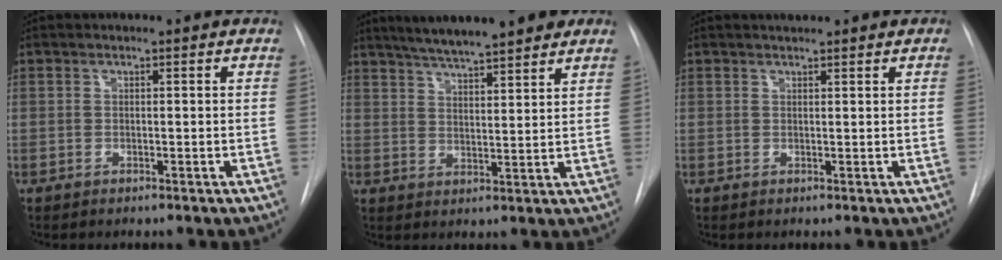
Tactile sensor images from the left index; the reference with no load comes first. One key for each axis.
{"total": 12.5, "fx": 10.3, "fy": 1.3, "fz": 6.9, "tx": -0.109, "ty": 0.014, "tz": 0.153}
{"total": 2.1, "fx": 1.8, "fy": 0.4, "fz": 1.0, "tx": -0.012, "ty": 0.016, "tz": 0.027}